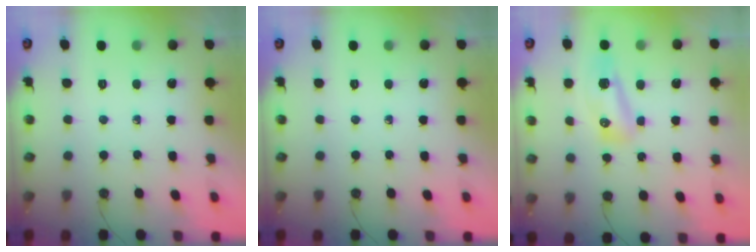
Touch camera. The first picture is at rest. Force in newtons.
{"total": 0.0}
{"total": 8.4, "press": 8.2, "slide": 1.8}